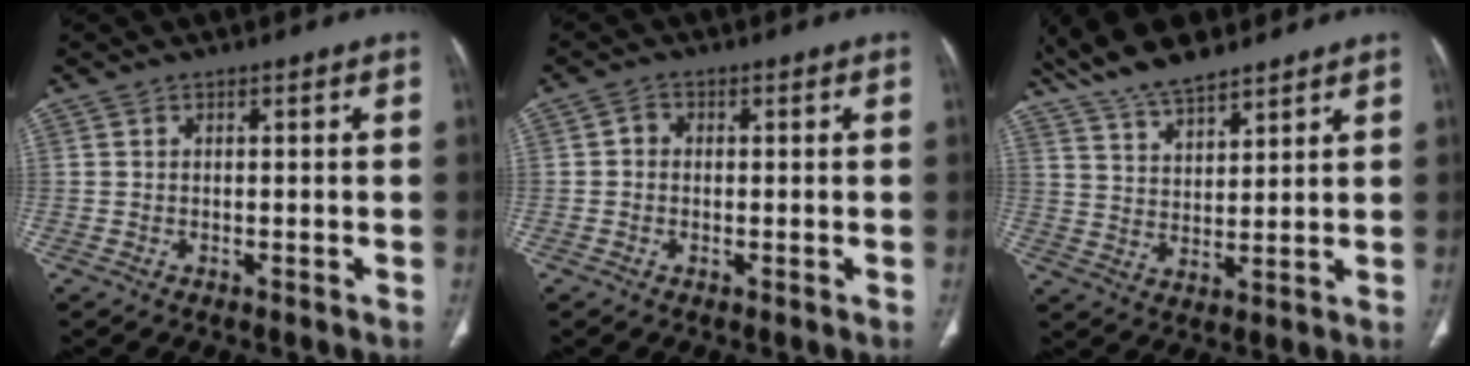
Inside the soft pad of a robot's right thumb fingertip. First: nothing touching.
{"total": 0.7, "force": [0.1, 0.6, 0.4], "torque": [-0.005, 0.001, 0.001]}
{"total": 11.9, "force": [9.8, 3.5, 5.8], "torque": [-0.093, -0.035, 0.183]}